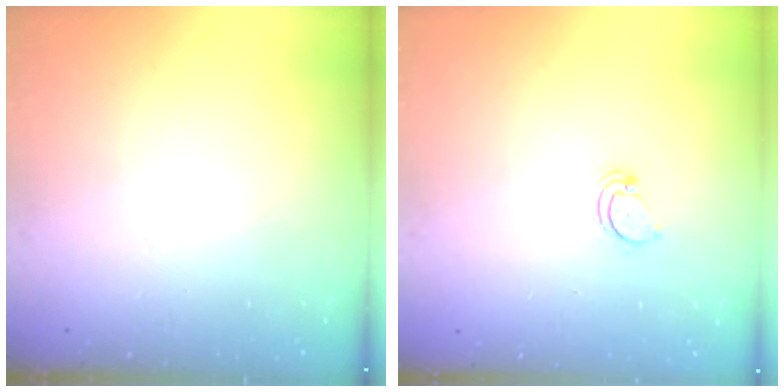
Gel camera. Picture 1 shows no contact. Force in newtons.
{"total": 2.6, "press": 2.5, "slide": 0.3}